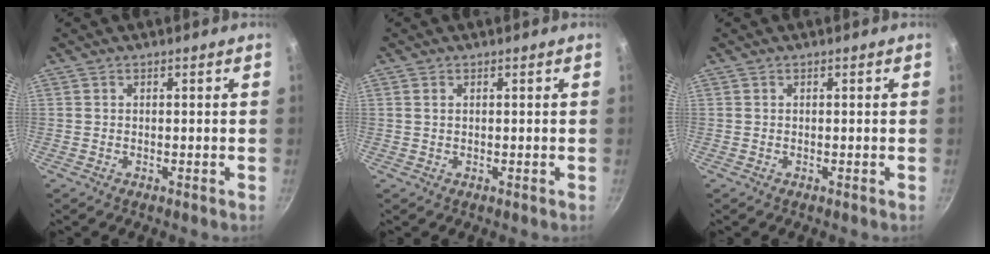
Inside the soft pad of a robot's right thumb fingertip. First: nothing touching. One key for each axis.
{"total": 0.9, "fx": 0.4, "fy": 0.5, "fz": 0.6, "tx": -0.012, "ty": 0.002, "tz": 0.008}
{"total": 0.0}